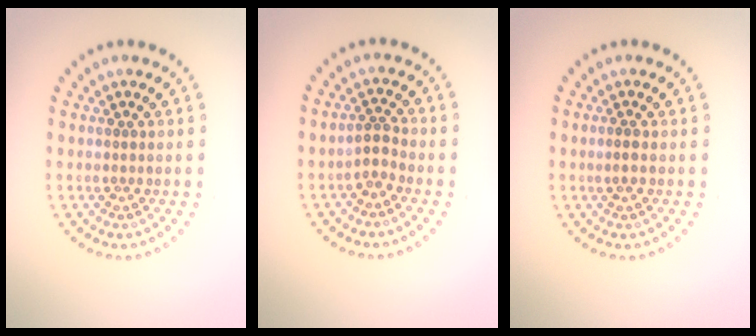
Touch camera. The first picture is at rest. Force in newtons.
{"total": 1.6, "press": 1.2, "slide": 1.1}
{"total": 0.9, "press": 0.8, "slide": 0.1}